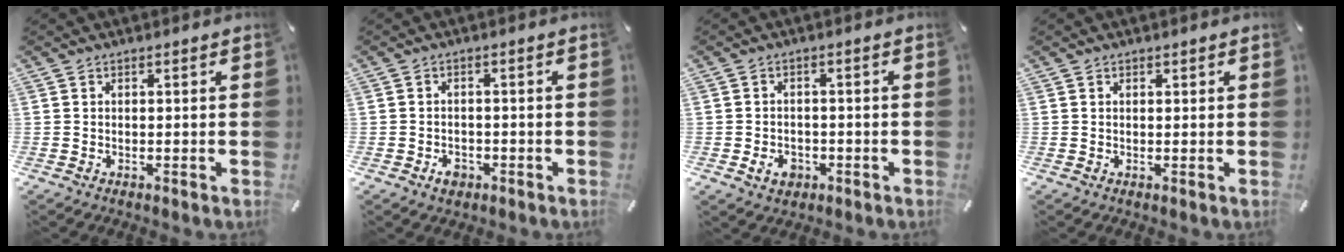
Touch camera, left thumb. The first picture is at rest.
{"total": 3.1, "force": [-1.5, 2.3, 1.4], "torque": [-0.023, 0.007, -0.028]}
{"total": 4.3, "force": [-1.6, 3.4, 2.1], "torque": [-0.040, -0.001, -0.032]}
{"total": 0.6, "force": [0.3, 0.4, 0.2], "torque": [-0.004, 0.002, 0.005]}